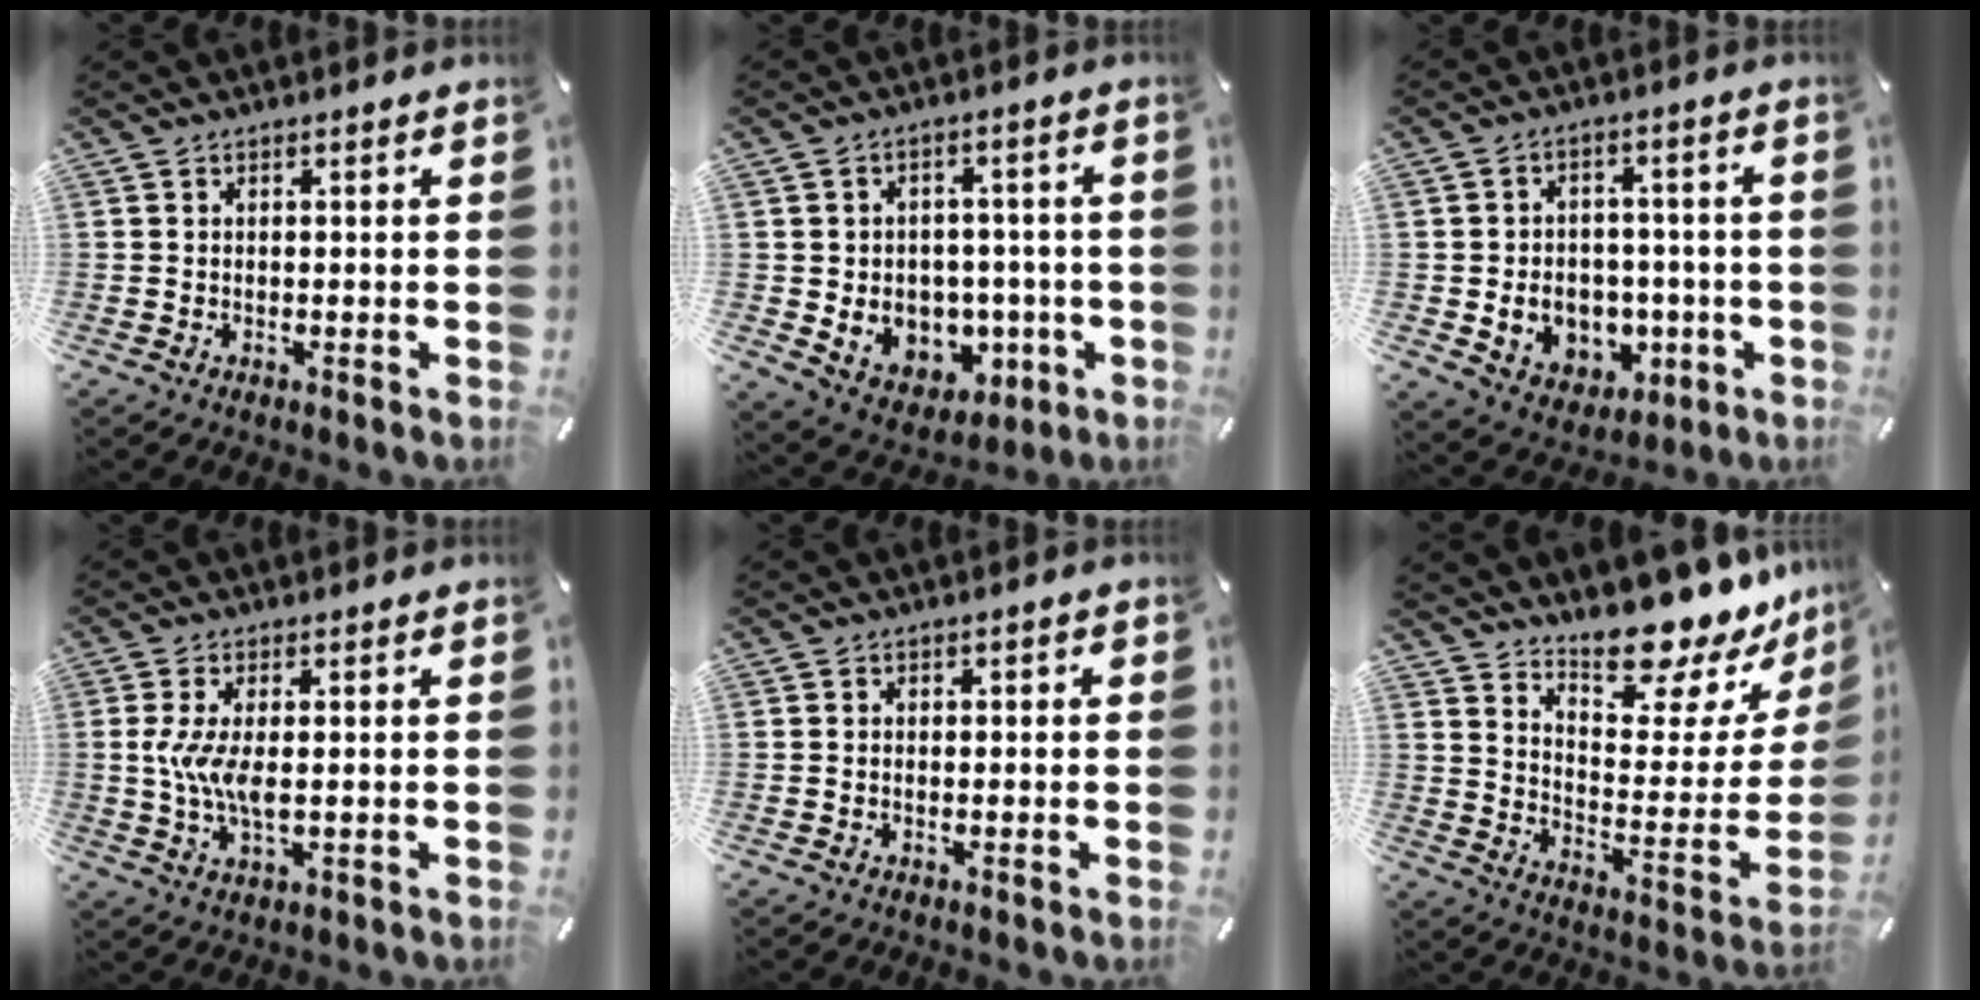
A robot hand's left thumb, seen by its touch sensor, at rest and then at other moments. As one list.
[{"total": 8.8, "force": [-0.6, 8.4, 2.7], "torque": [-0.024, -0.008, 0.005]}, {"total": 9.4, "force": [-1.3, 8.5, 3.7], "torque": [-0.058, 0.005, -0.010]}, {"total": 7.0, "force": [0.2, 2.8, 6.4], "torque": [-0.146, -0.003, -0.002]}, {"total": 0.7, "force": [-0.4, 0.5, 0.3], "torque": [-0.006, 0.003, -0.008]}, {"total": 18.4, "force": [16.5, 5.0, 6.5], "torque": [-0.076, -0.147, 0.275]}]